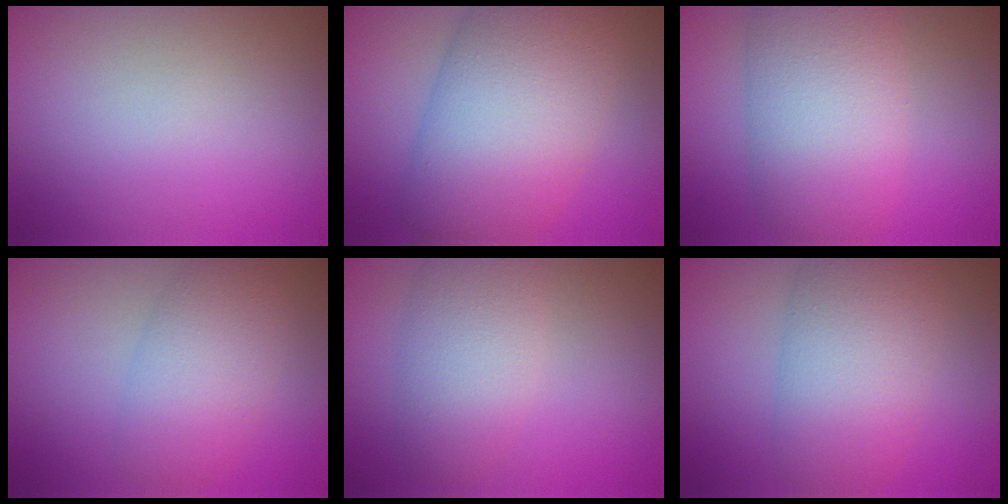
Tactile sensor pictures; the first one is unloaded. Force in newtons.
{"total": 12.2, "press": 12.1, "slide": 0.8}
{"total": 8.8, "press": 8.8, "slide": 0.5}
{"total": 5.2, "press": 5.2, "slide": 0.2}
{"total": 4.6, "press": 4.6, "slide": 0.1}
{"total": 7.6, "press": 7.6, "slide": 0.1}